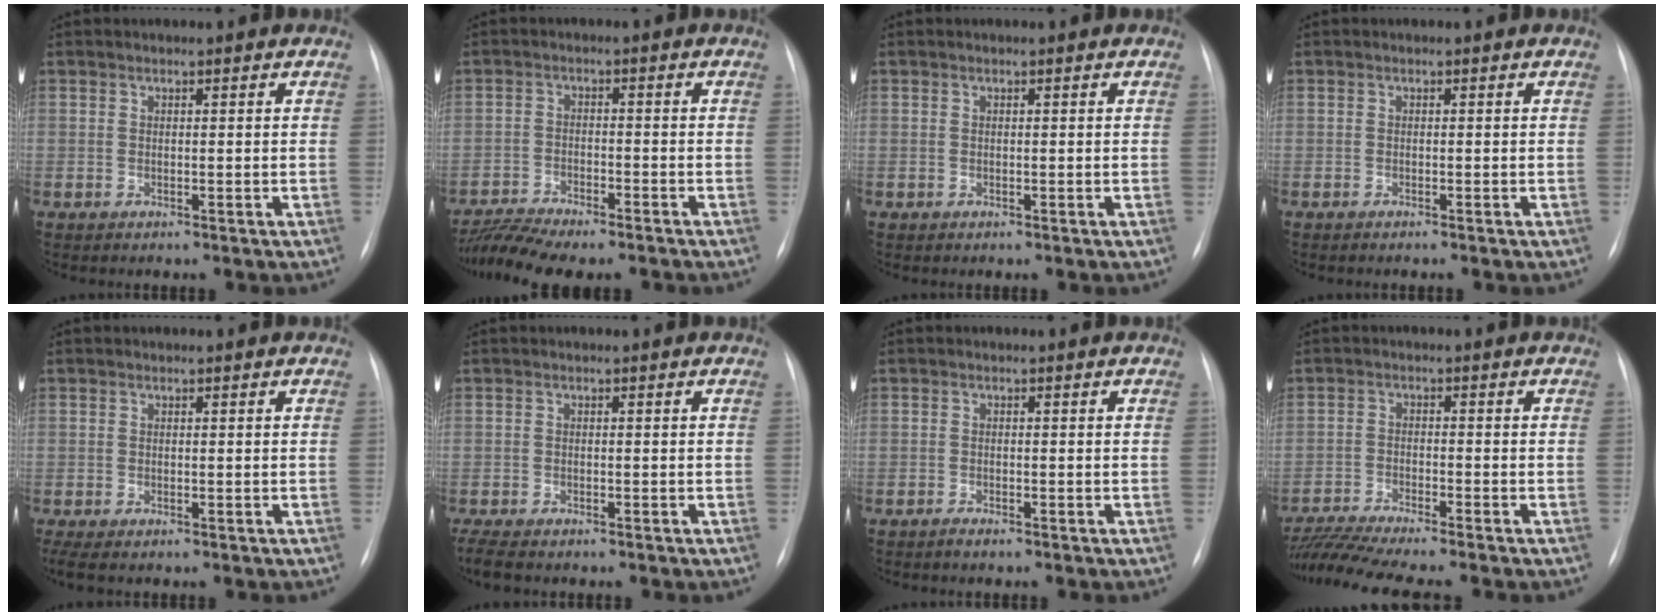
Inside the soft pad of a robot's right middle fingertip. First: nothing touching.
{"total": 9.3, "force": [-8.4, 1.2, 3.8], "torque": [-0.062, -0.003, -0.133]}
{"total": 0.0}
{"total": 0.6, "force": [-0.5, -0.1, 0.3], "torque": [-0.007, -0.002, -0.007]}
{"total": 3.1, "force": [-2.1, 1.1, 1.9], "torque": [-0.035, -0.009, -0.031]}
{"total": 4.3, "force": [-3.5, 1.3, 2.2], "torque": [-0.046, -0.013, -0.056]}
{"total": 0.9, "force": [-0.8, 0.2, 0.4], "torque": [-0.010, -0.002, -0.012]}
{"total": 10.3, "force": [-9.2, -1.0, 4.4], "torque": [-0.072, -0.018, -0.154]}